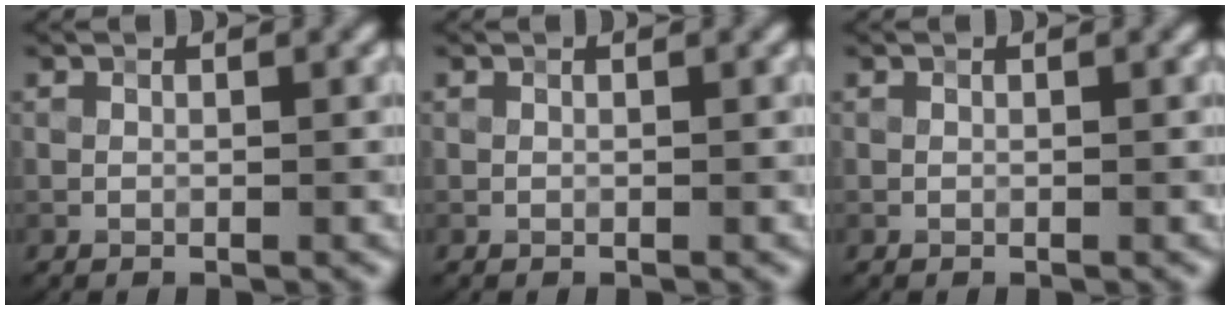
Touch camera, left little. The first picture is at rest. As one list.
[{"total": 0.0}, {"total": 0.0}]